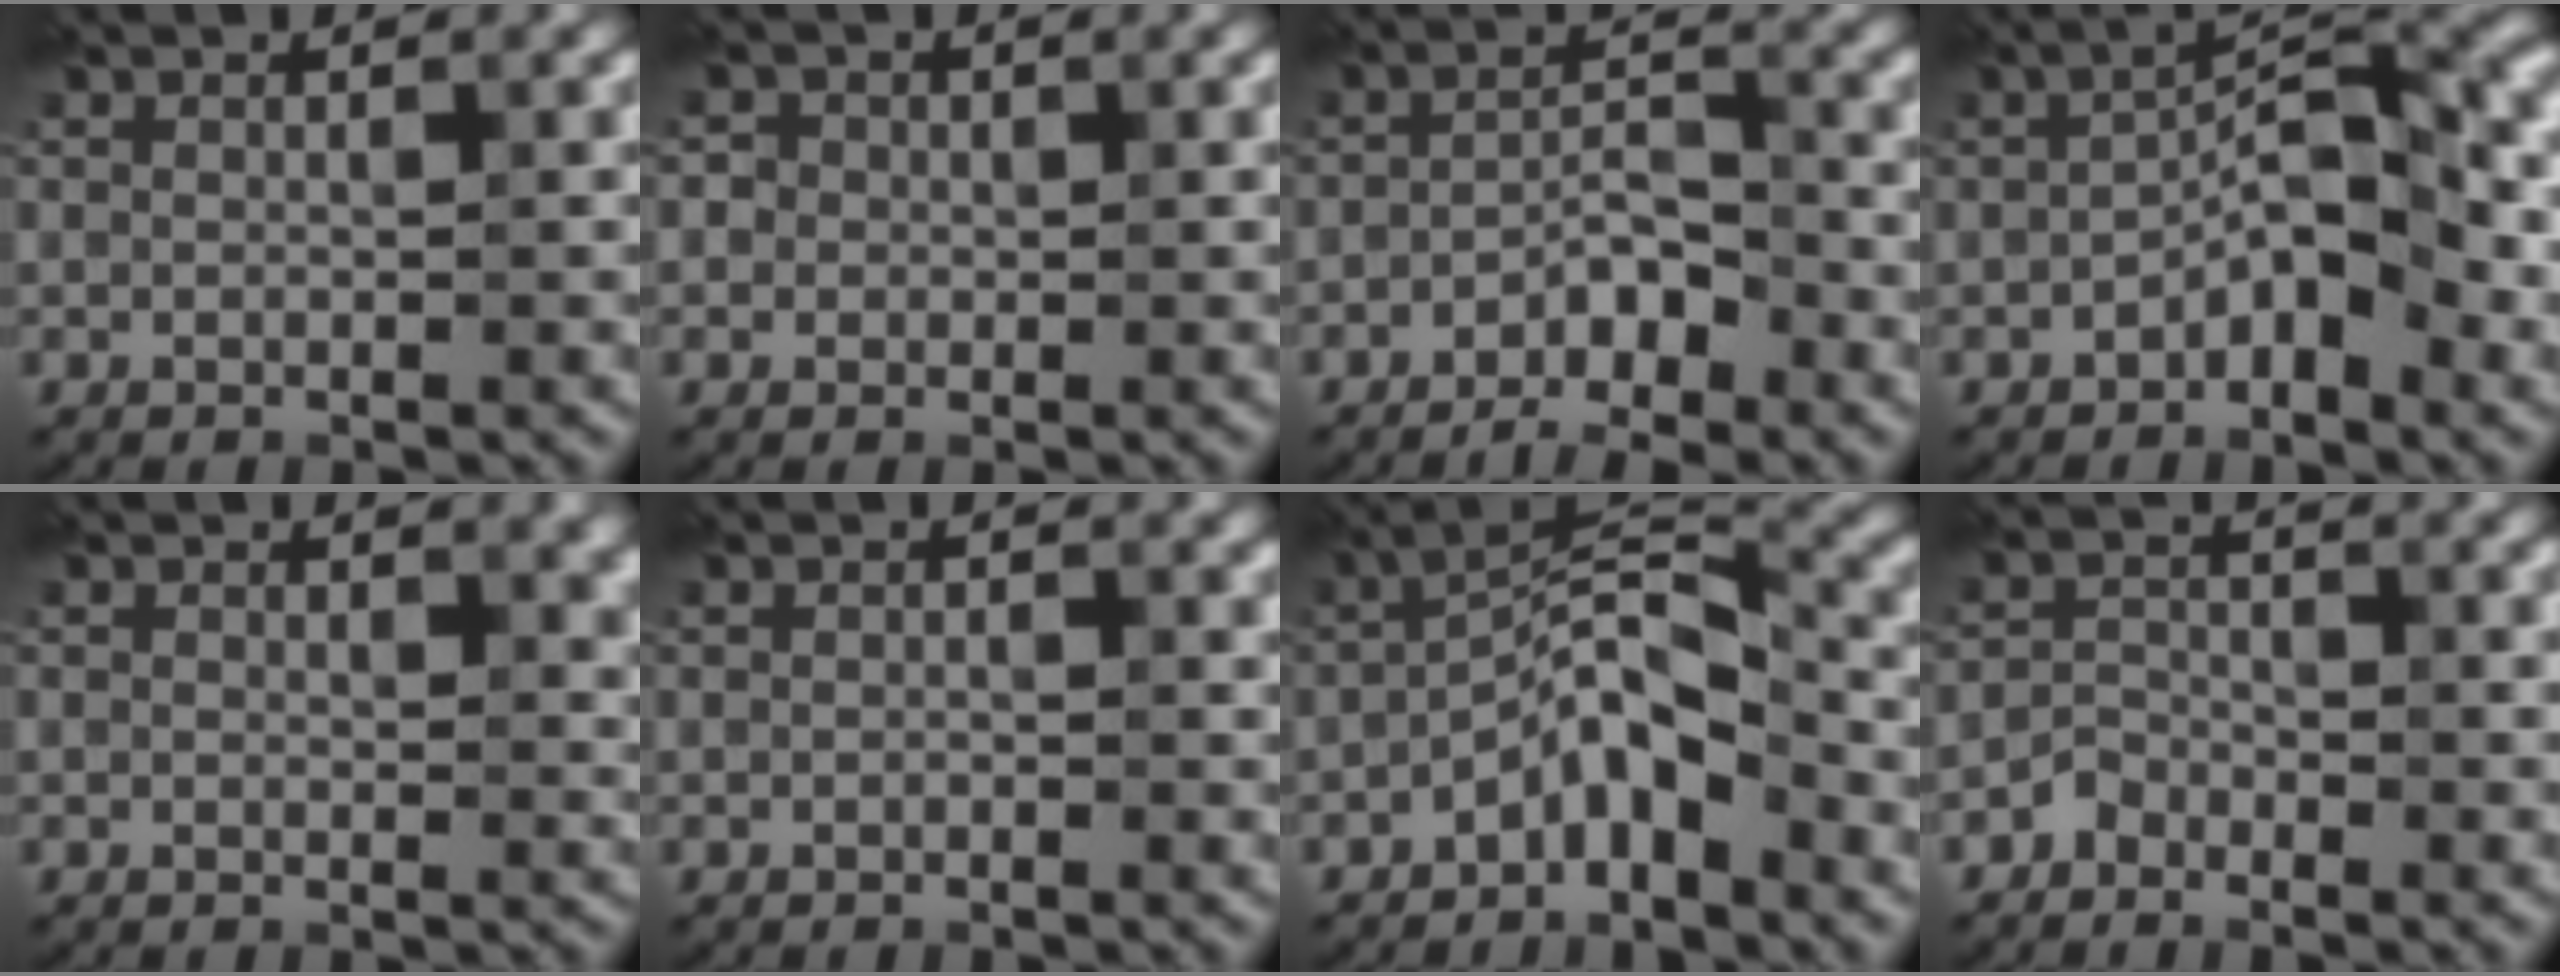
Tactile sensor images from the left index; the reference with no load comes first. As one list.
[{"total": 2.3, "force": [0.7, 2.1, 0.8], "torque": [0.007, 0.015, -0.014]}, {"total": 3.3, "force": [-2.3, 1.0, 2.1], "torque": [-0.033, 0.015, -0.044]}, {"total": 5.7, "force": [-2.4, 2.0, 4.8], "torque": [-0.073, 0.029, -0.047]}, {"total": 2.6, "force": [0.9, 1.6, 1.9], "torque": [-0.022, 0.000, 0.011]}, {"total": 0.5, "force": [-0.1, 0.2, 0.5], "torque": [-0.008, 0.001, -0.002]}, {"total": 5.3, "force": [-2.9, 1.7, 4.1], "torque": [-0.073, 0.026, -0.059]}, {"total": 1.6, "force": [-1.4, 0.7, 0.3], "torque": [-0.005, 0.014, -0.031]}]